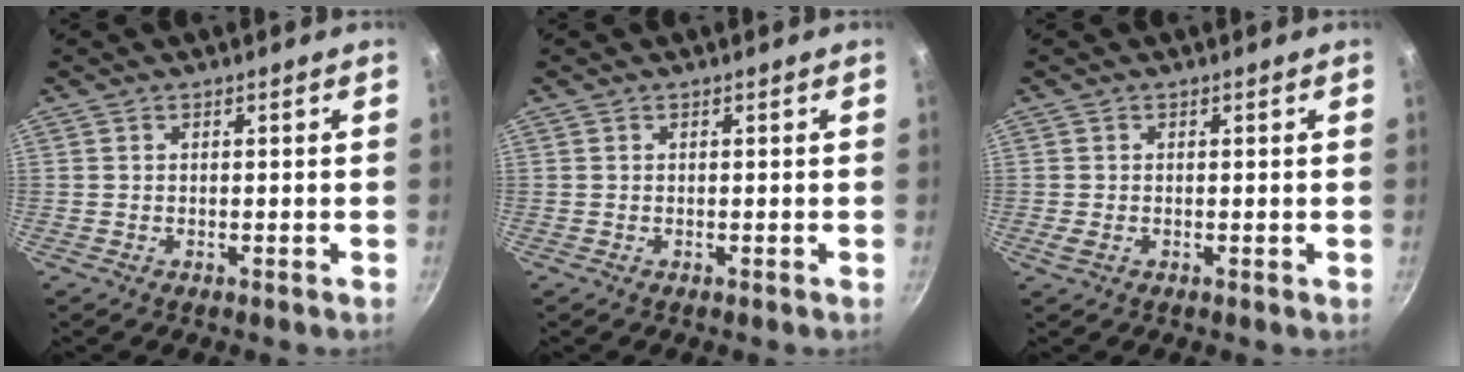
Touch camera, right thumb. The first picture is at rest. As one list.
[{"total": 0.0}, {"total": 1.2, "force": [-0.2, 0.7, 0.9], "torque": [-0.017, -0.001, -0.004]}]